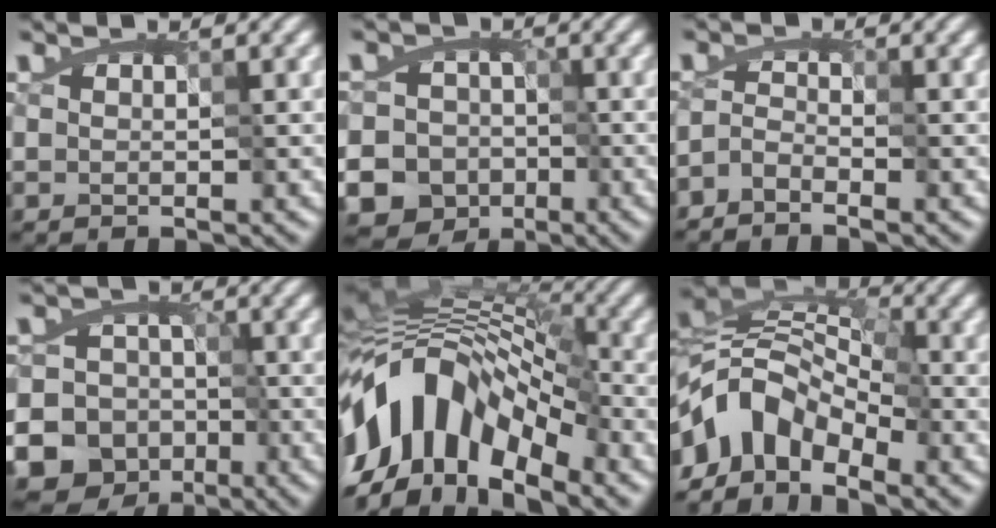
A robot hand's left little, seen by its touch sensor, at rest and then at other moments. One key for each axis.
{"total": 11.7, "fx": -5.3, "fy": 10.1, "fz": 2.6, "tx": -0.036, "ty": -0.006, "tz": -0.117}
{"total": 2.8, "fx": -2.7, "fy": 0.6, "fz": 0.5, "tx": 0.004, "ty": -0.001, "tz": -0.051}
{"total": 14.8, "fx": -7.5, "fy": 12.3, "fz": 3.1, "tx": -0.051, "ty": -0.010, "tz": -0.138}
{"total": 13.9, "fx": -6.4, "fy": 7.8, "fz": 9.6, "tx": -0.164, "ty": 0.027, "tz": -0.139}
{"total": 7.7, "fx": -5.4, "fy": 4.1, "fz": 3.7, "tx": -0.058, "ty": 0.012, "tz": -0.117}